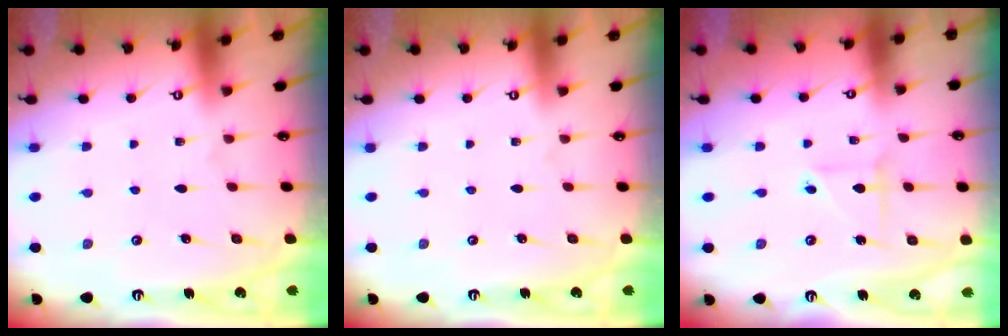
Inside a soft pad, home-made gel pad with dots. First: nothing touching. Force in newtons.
{"total": 0.0}
{"total": 2.9, "press": 2.9, "slide": 0.2}